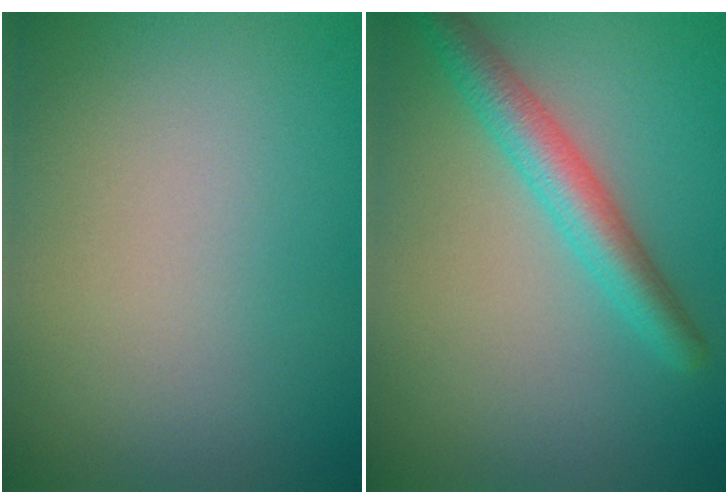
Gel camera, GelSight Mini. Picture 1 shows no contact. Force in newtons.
{"total": 3.8, "press": 3.8, "slide": 0.1}